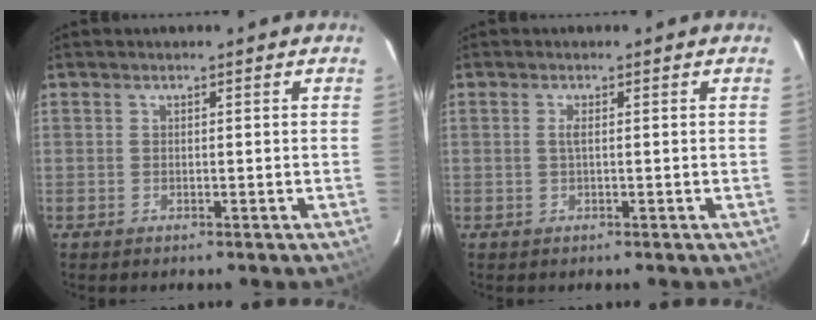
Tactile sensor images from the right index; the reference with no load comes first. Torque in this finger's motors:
{"motor_torque": [0.15, -0.01, 0.11, 0.04]}